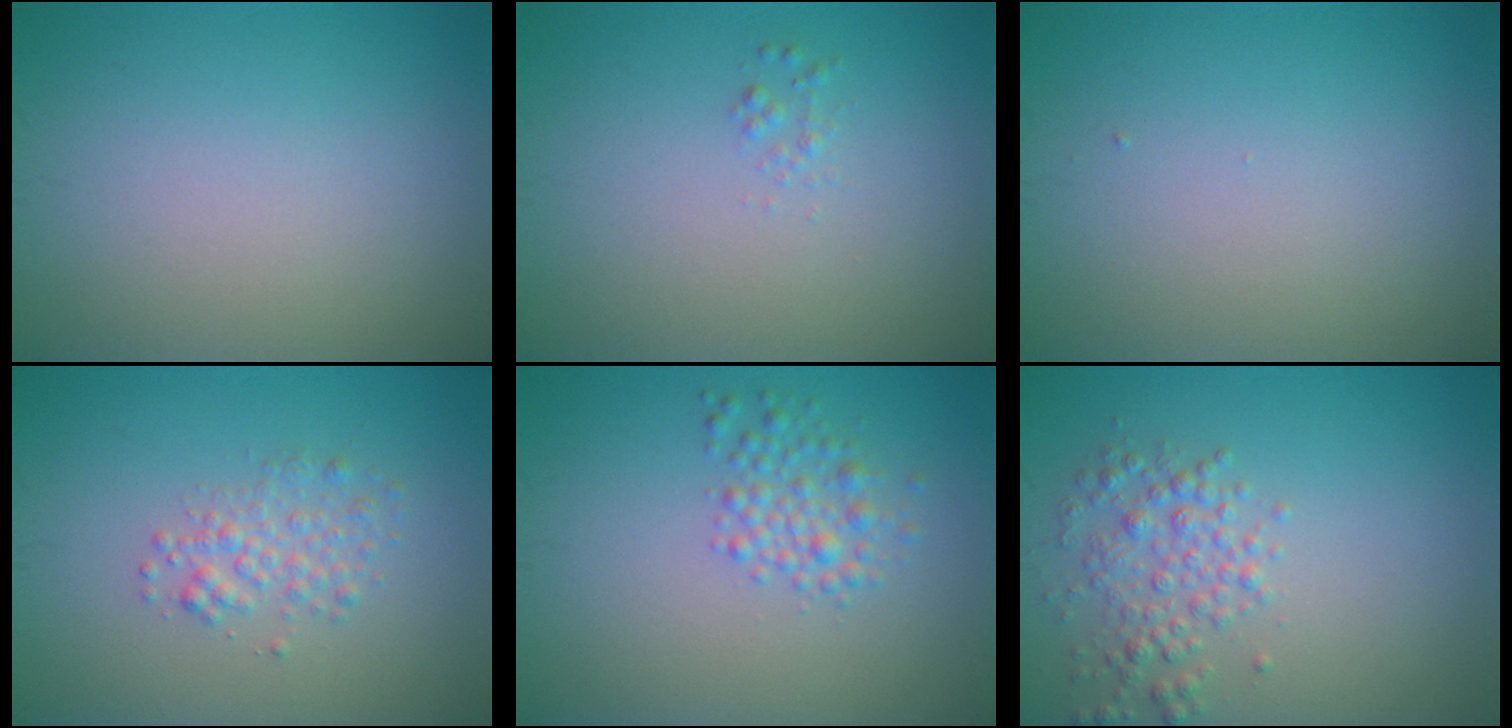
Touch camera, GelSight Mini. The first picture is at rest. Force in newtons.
{"total": 0.7, "press": 0.7, "slide": 0.0}
{"total": 0.0}
{"total": 2.1, "press": 2.1, "slide": 0.1}
{"total": 2.3, "press": 2.3, "slide": 0.0}
{"total": 2.8, "press": 2.8, "slide": 0.1}